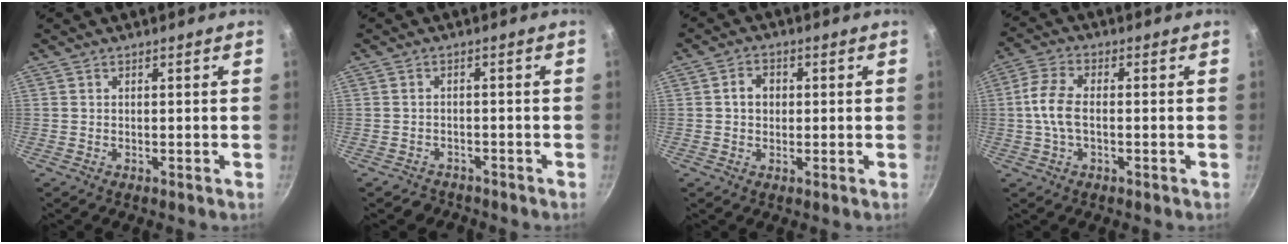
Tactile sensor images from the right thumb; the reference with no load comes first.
{"total": 2.8, "force": [-2.2, 1.7, -0.1], "torque": [0.013, 0.037, -0.032]}
{"total": 3.7, "force": [0.3, 3.1, 2.1], "torque": [-0.015, 0.008, 0.002]}
{"total": 7.0, "force": [-0.6, 3.8, 5.9], "torque": [-0.123, 0.019, -0.020]}